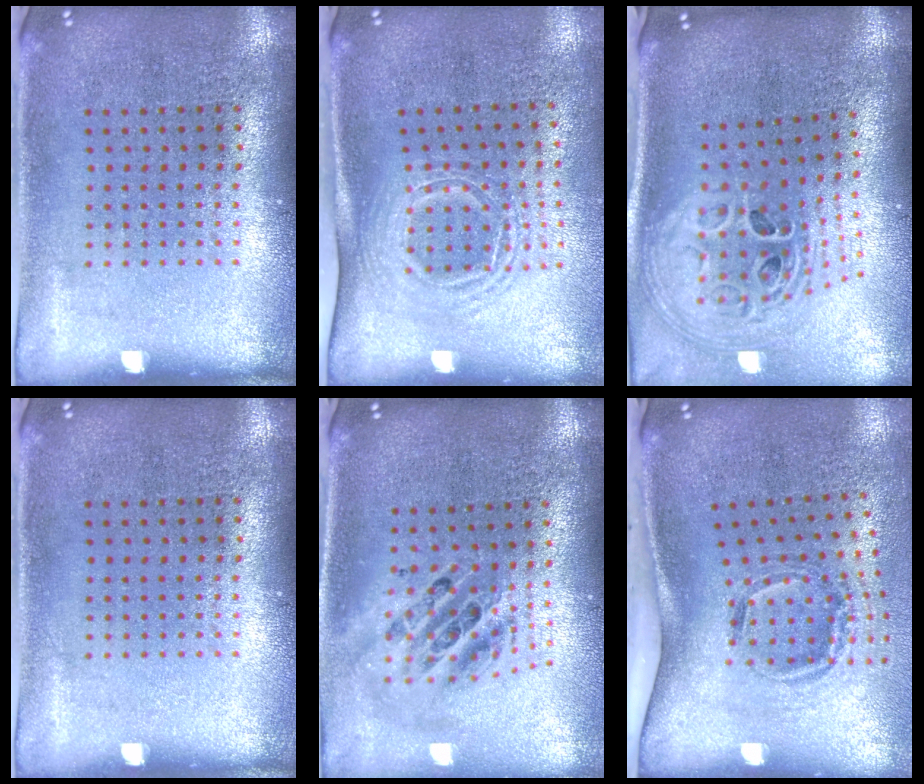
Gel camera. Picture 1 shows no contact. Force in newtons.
{"total": 1.7, "press": 1.2, "slide": 1.1}
{"total": 2.9, "press": 2.0, "slide": 2.1}
{"total": 0.0}
{"total": 2.1, "press": 1.6, "slide": 1.4}
{"total": 2.0, "press": 1.2, "slide": 1.6}